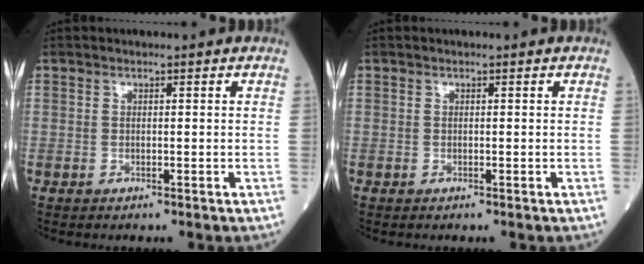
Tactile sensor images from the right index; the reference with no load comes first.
{"total": 0.0}